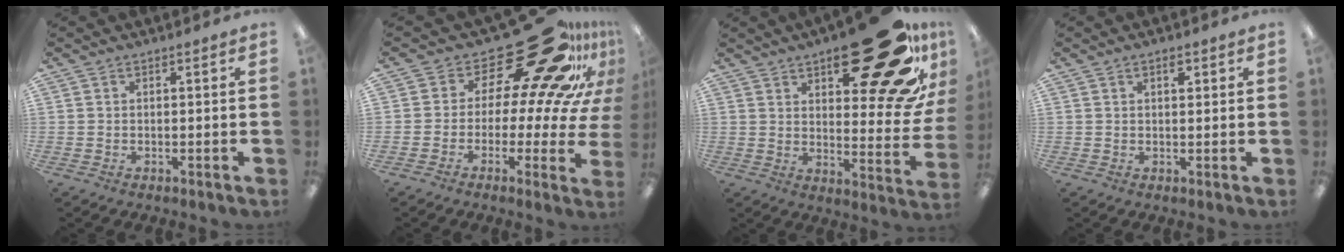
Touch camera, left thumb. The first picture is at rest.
{"total": 24.7, "force": [14.9, 9.7, 17.1], "torque": [-0.210, -0.128, 0.260]}
{"total": 30.2, "force": [17.6, 11.2, 21.9], "torque": [-0.253, -0.114, 0.280]}
{"total": 2.1, "force": [1.2, 1.0, 1.4], "torque": [-0.014, -0.004, 0.017]}